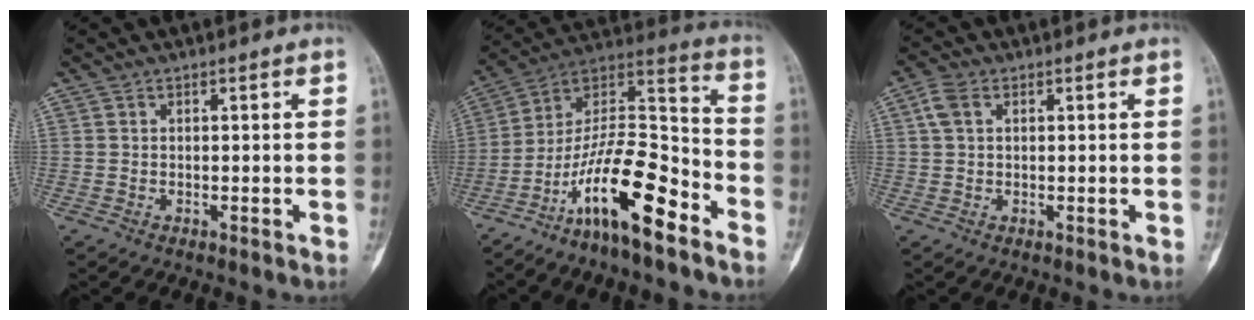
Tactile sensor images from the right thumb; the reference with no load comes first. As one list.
[{"total": 18.3, "force": [-10.8, 5.3, 13.8], "torque": [-0.241, 0.097, -0.192]}, {"total": 3.3, "force": [1.1, 2.0, 2.3], "torque": [-0.055, 0.012, 0.023]}]